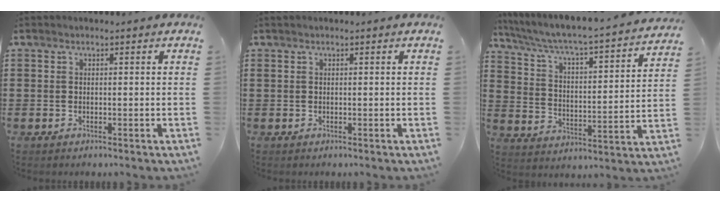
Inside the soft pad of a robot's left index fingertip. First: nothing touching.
{"total": 0.0}
{"total": 4.3, "force": [3.8, 0.0, 2.1], "torque": [-0.061, -0.041, 0.052]}